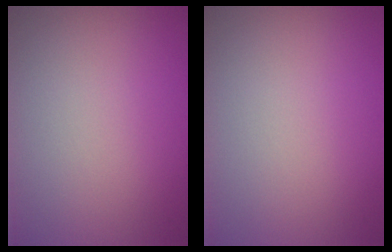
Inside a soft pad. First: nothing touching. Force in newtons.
{"total": 0.0}